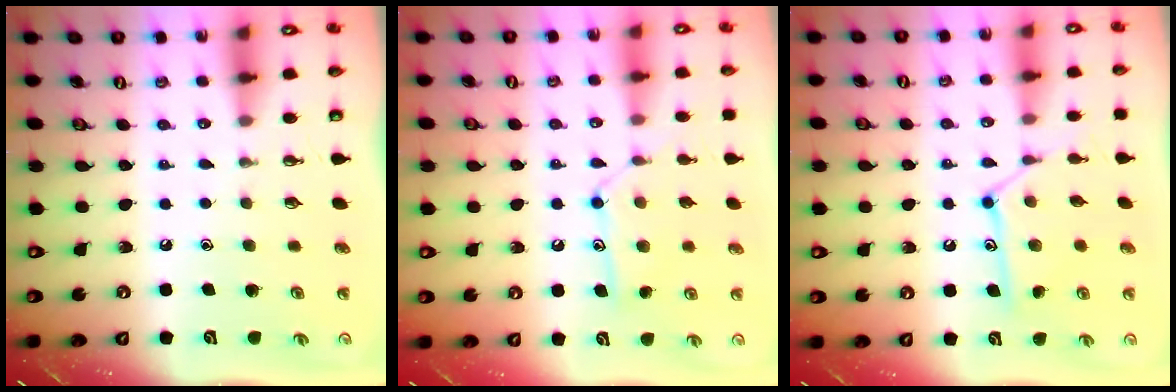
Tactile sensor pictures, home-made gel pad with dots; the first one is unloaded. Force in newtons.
{"total": 12.9, "press": 12.9, "slide": 0.8}
{"total": 13.3, "press": 13.3, "slide": 0.4}